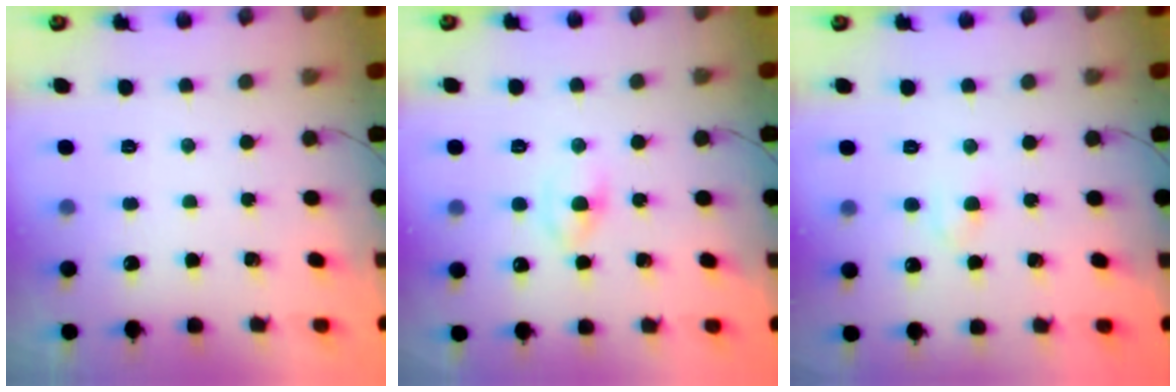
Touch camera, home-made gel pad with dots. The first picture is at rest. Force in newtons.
{"total": 2.2, "press": 1.9, "slide": 1.1}
{"total": 2.4, "press": 2.2, "slide": 1.0}